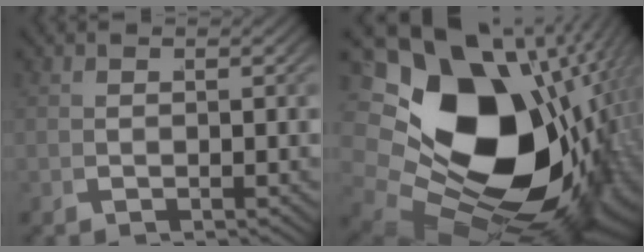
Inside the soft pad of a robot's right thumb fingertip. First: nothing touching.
{"total": 29.3, "force": [-4.0, 19.6, 21.4], "torque": [-0.356, -0.074, -0.033]}